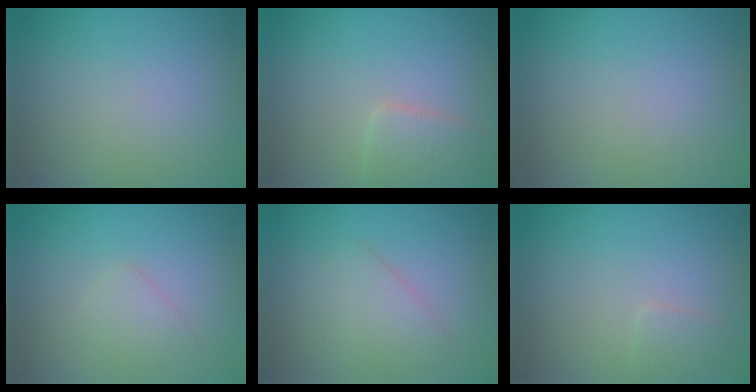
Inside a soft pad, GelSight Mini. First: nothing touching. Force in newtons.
{"total": 2.6, "press": 2.5, "slide": 0.3}
{"total": 0.0}
{"total": 1.3, "press": 1.3, "slide": 0.1}
{"total": 2.2, "press": 2.2, "slide": 0.1}
{"total": 1.0, "press": 1.0, "slide": 0.0}